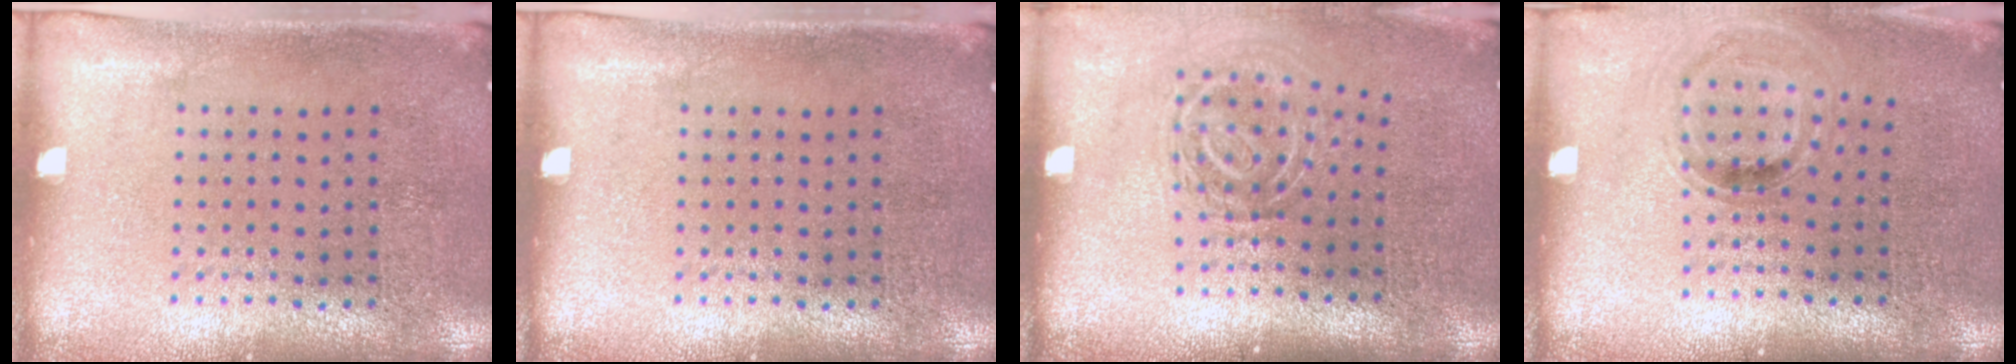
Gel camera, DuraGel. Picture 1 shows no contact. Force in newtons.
{"total": 0.0}
{"total": 1.8, "press": 1.2, "slide": 1.4}
{"total": 0.9, "press": 0.9, "slide": 0.2}